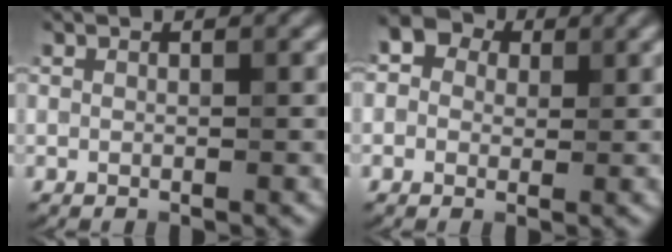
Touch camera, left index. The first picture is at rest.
{"total": 4.2, "force": [1.5, 3.4, 1.9], "torque": [-0.015, 0.016, -0.015]}